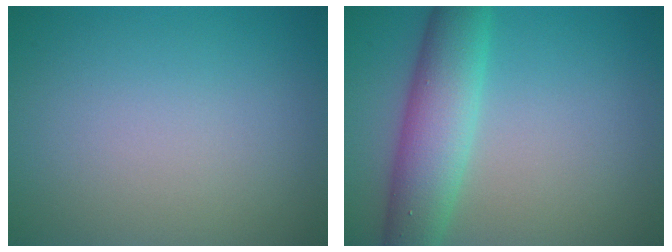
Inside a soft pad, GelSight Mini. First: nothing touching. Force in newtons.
{"total": 6.2, "press": 6.2, "slide": 0.4}